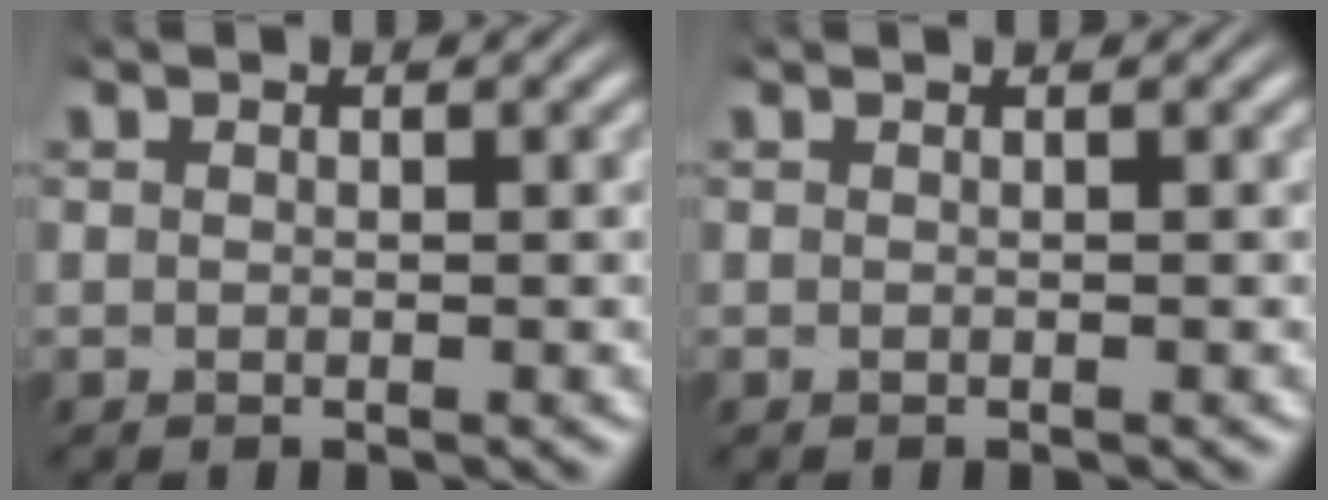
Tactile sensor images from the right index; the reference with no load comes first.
{"total": 0.0}